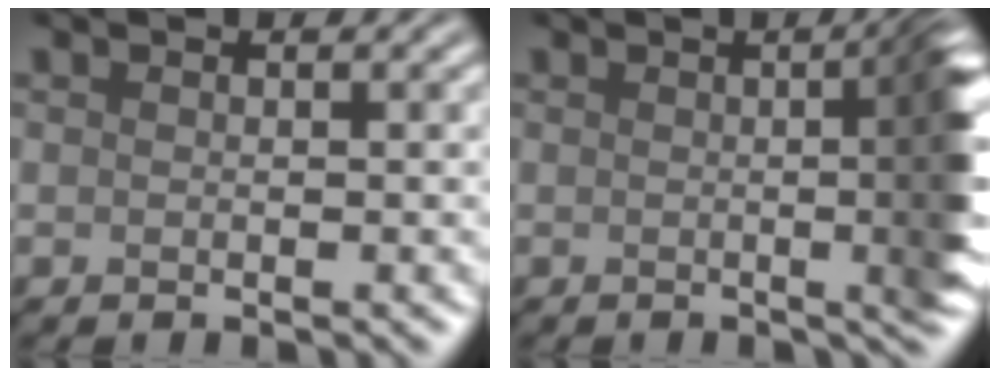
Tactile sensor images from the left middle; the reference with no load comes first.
{"total": 8.5, "force": [0.3, 2.8, 8.0], "torque": [-0.057, 0.013, 0.000]}